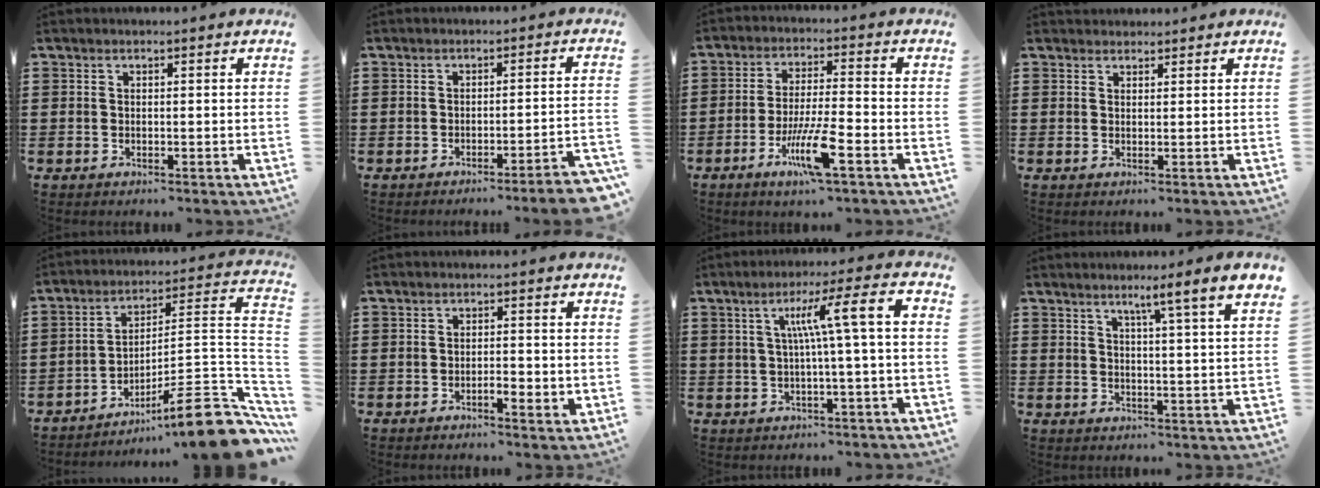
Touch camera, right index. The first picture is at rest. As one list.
[{"total": 3.6, "force": [-2.8, -0.5, 2.2], "torque": [-0.036, -0.015, -0.054]}, {"total": 8.7, "force": [-4.2, 1.2, 7.5], "torque": [-0.159, -0.012, -0.080]}, {"total": 1.4, "force": [1.3, 0.5, -0.2], "torque": [0.000, 0.002, 0.026]}, {"total": 12.5, "force": [-8.4, 1.4, 9.2], "torque": [-0.121, 0.016, -0.149]}, {"total": 2.5, "force": [-1.0, 0.8, 2.2], "torque": [-0.038, 0.002, -0.018]}, {"total": 8.6, "force": [1.1, 0.0, 8.5], "torque": [-0.161, 0.003, 0.011]}, {"total": 4.2, "force": [2.5, -1.1, 3.1], "torque": [-0.054, -0.025, 0.029]}]